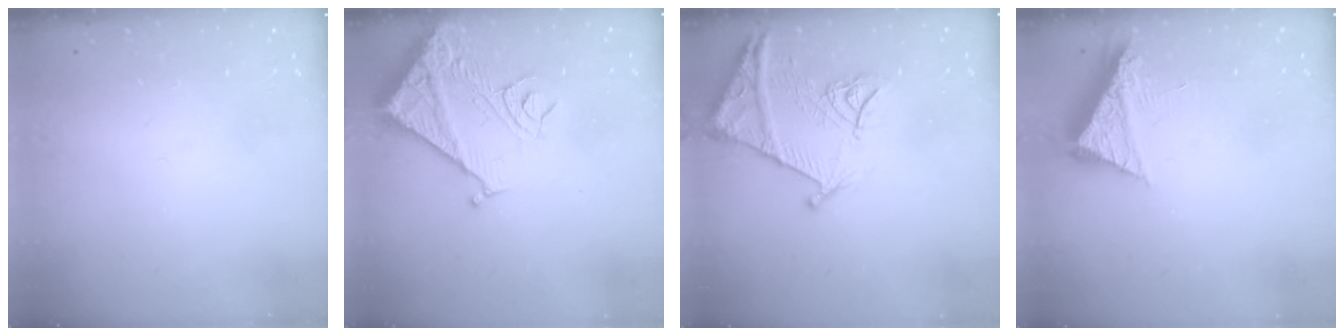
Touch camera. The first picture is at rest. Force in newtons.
{"total": 13.7, "press": 13.6, "slide": 1.6}
{"total": 13.6, "press": 13.6, "slide": 1.5}
{"total": 8.1, "press": 8.1, "slide": 0.8}